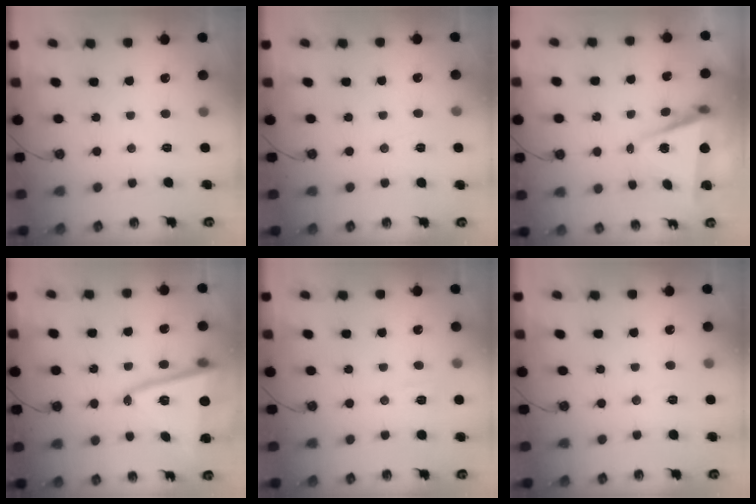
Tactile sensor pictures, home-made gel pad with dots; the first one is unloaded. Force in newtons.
{"total": 5.9, "press": 3.8, "slide": 4.5}
{"total": 6.0, "press": 4.1, "slide": 4.3}
{"total": 14.3, "press": 14.1, "slide": 2.3}
{"total": 6.3, "press": 6.0, "slide": 1.9}
{"total": 5.9, "press": 5.8, "slide": 1.3}